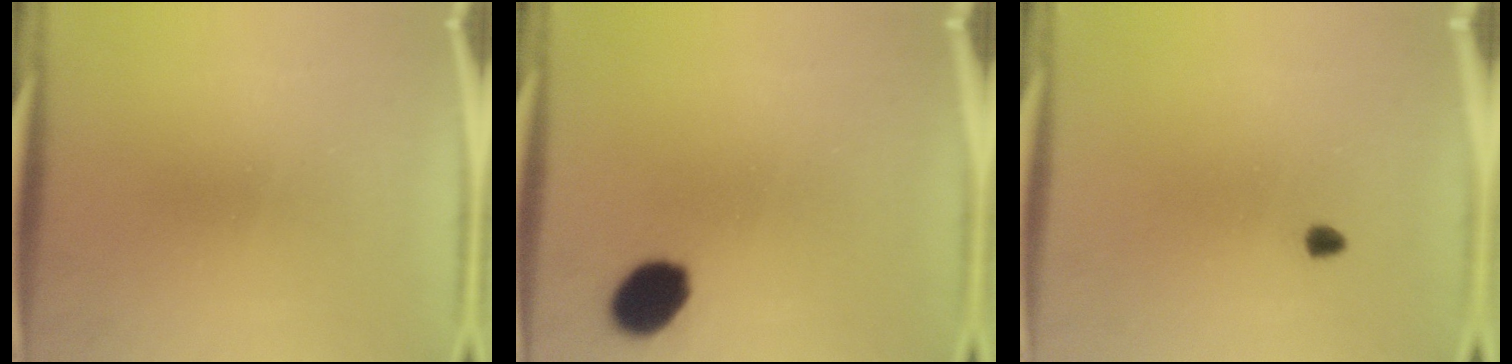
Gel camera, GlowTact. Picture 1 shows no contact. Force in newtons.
{"total": 8.7}
{"total": 0.9}